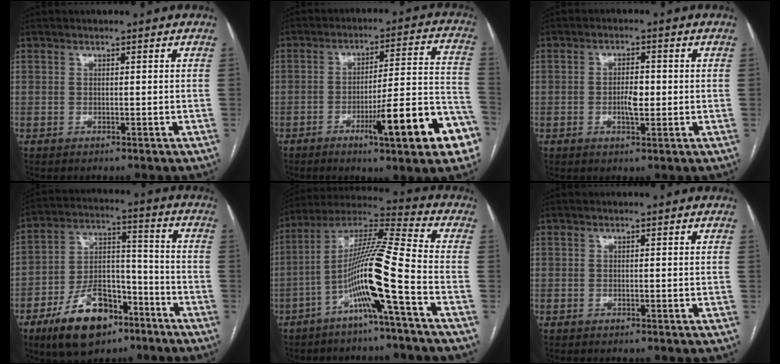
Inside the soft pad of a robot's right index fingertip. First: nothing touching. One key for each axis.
{"total": 16.2, "fx": -7.5, "fy": 1.6, "fz": 14.3, "tx": -0.163, "ty": 0.014, "tz": -0.100}
{"total": 3.6, "fx": -0.4, "fy": 1.3, "fz": 3.4, "tx": -0.061, "ty": 0.001, "tz": -0.006}
{"total": 14.6, "fx": -8.9, "fy": 7.6, "fz": 8.9, "tx": -0.160, "ty": 0.017, "tz": -0.149}
{"total": 13.3, "fx": -5.1, "fy": -1.4, "fz": 12.2, "tx": -0.231, "ty": 0.010, "tz": -0.102}
{"total": 0.0}